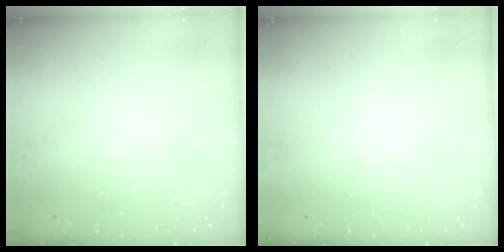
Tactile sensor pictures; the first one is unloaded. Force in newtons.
{"total": 1.7, "press": 1.7, "slide": 0.1}